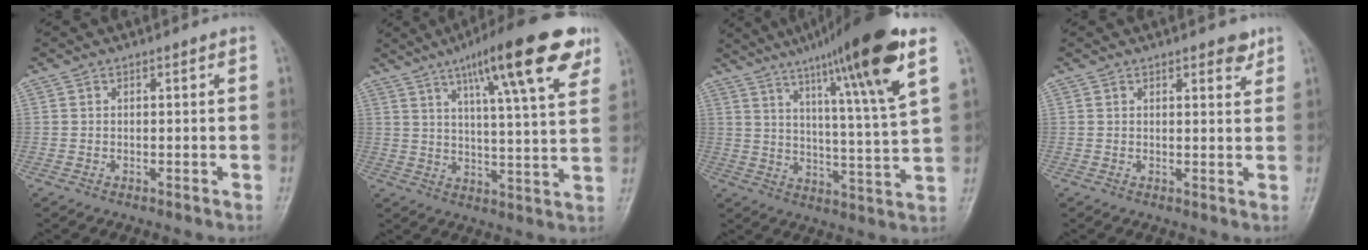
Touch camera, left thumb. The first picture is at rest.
{"total": 19.4, "force": [10.6, 3.8, 15.8], "torque": [-0.214, -0.023, 0.157]}
{"total": 20.3, "force": [11.5, 1.2, 16.7], "torque": [-0.247, -0.041, 0.176]}
{"total": 3.0, "force": [2.0, 1.2, 1.9], "torque": [-0.012, -0.010, 0.025]}